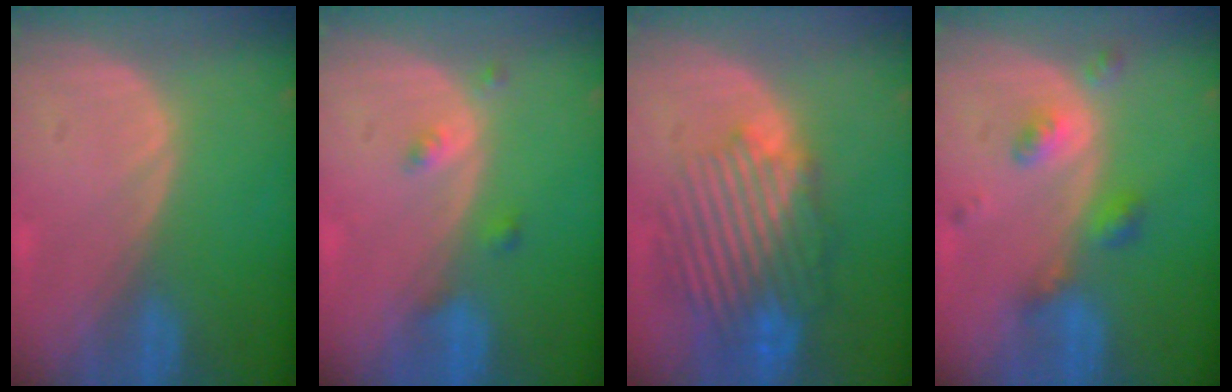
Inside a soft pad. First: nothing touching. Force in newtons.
{"total": 2.1, "press": 2.1, "slide": 0.2}
{"total": 10.2, "press": 9.7, "slide": 3.4}
{"total": 5.3, "press": 4.5, "slide": 2.6}